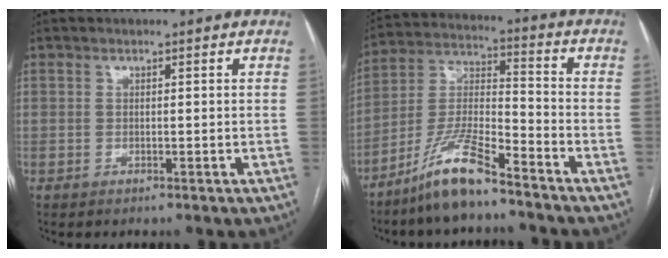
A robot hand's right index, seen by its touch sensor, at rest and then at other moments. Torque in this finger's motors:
{"motor_torque": [0.72, -0.50, 0.31, 0.07]}